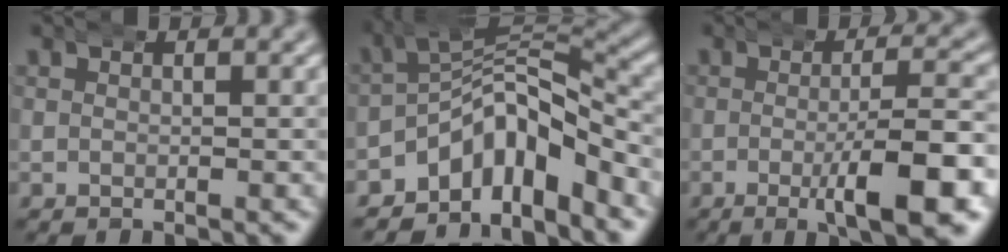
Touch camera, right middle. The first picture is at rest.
{"total": 9.9, "force": [-3.3, 6.3, 7.0], "torque": [-0.104, -0.011, -0.055]}
{"total": 7.0, "force": [-1.7, 1.3, 6.7], "torque": [-0.087, 0.002, -0.025]}